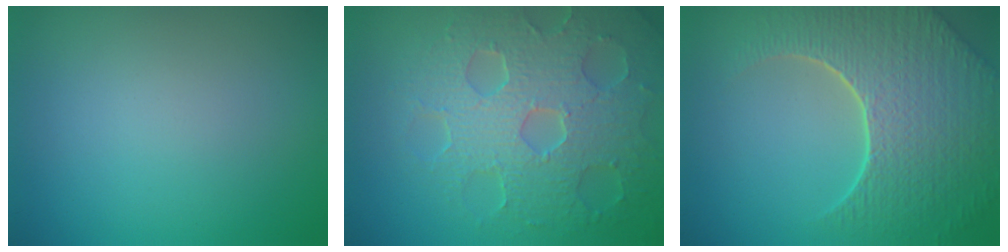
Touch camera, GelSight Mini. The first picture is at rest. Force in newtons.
{"total": 8.1, "press": 5.8, "slide": 5.8}
{"total": 8.6, "press": 6.1, "slide": 6.1}